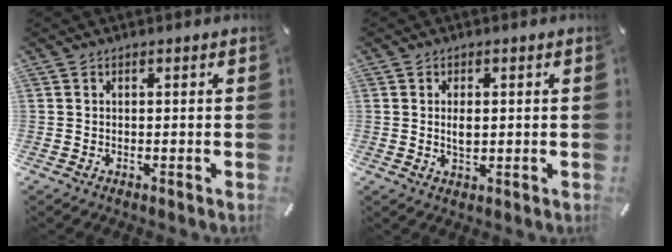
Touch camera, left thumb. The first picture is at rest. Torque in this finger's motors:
{"motor_torque": [0.19, -0.21, -0.05, 0.17, 0.11]}